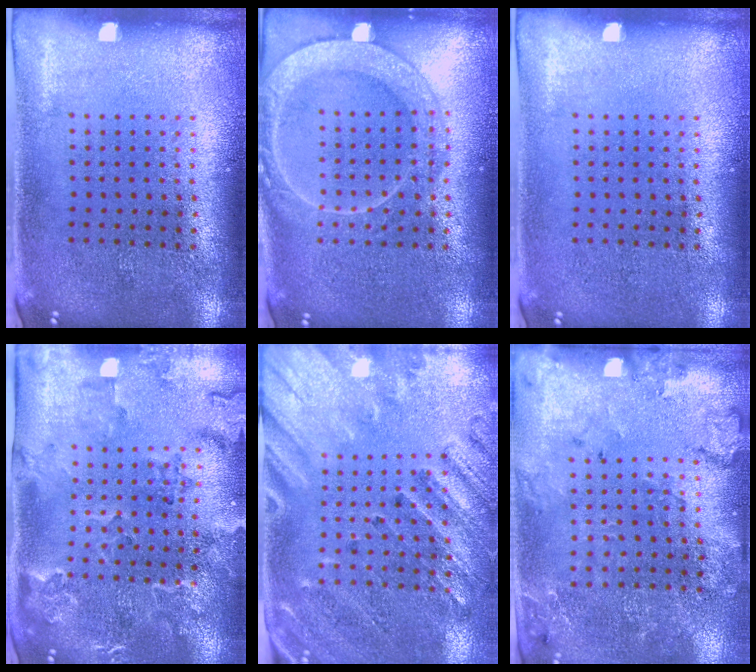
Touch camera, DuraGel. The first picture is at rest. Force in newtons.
{"total": 3.4, "press": 3.3, "slide": 0.5}
{"total": 0.0}
{"total": 2.4, "press": 2.2, "slide": 0.8}
{"total": 2.5, "press": 2.1, "slide": 1.4}
{"total": 1.8, "press": 1.7, "slide": 0.6}